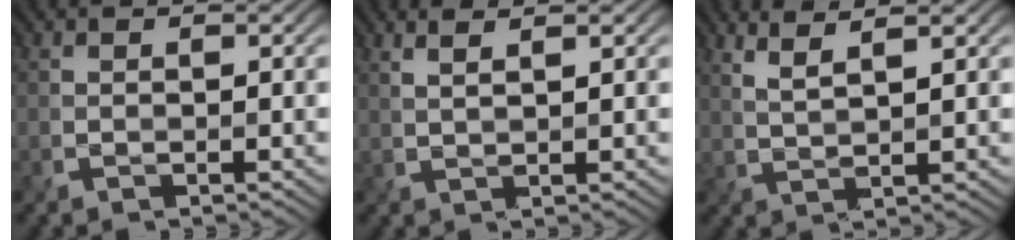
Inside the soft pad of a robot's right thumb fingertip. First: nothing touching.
{"total": 2.8, "force": [1.8, 0.8, 1.9], "torque": [-0.017, 0.003, 0.021]}
{"total": 3.7, "force": [2.6, 0.7, 2.6], "torque": [-0.045, 0.003, 0.054]}